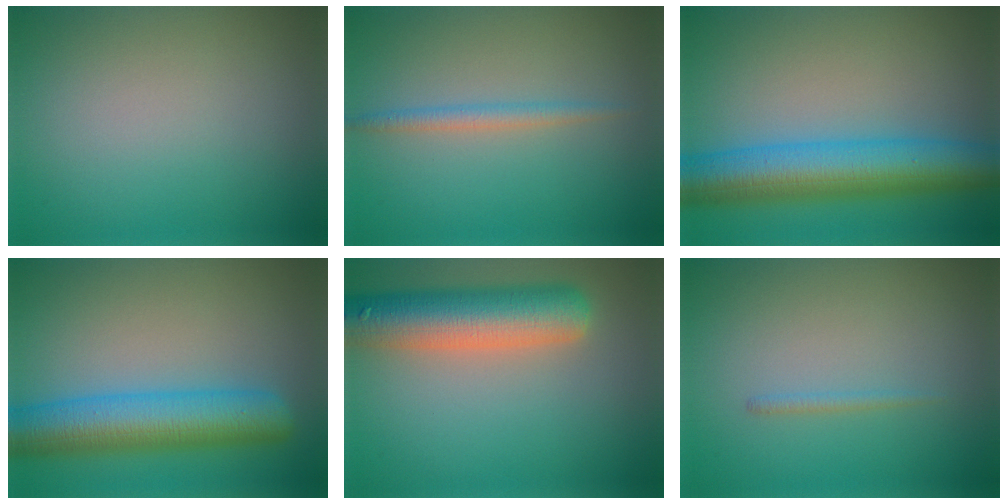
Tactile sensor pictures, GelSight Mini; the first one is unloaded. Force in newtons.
{"total": 1.7, "press": 1.7, "slide": 0.1}
{"total": 9.4, "press": 9.4, "slide": 0.1}
{"total": 8.3, "press": 8.3, "slide": 0.3}
{"total": 8.5, "press": 8.5, "slide": 0.4}
{"total": 0.8, "press": 0.8, "slide": 0.1}